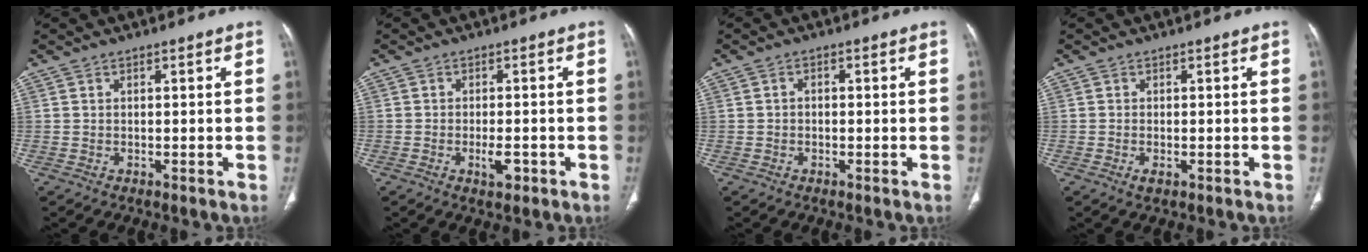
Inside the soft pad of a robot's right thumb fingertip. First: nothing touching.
{"total": 3.3, "force": [-1.3, 1.5, 2.6], "torque": [-0.040, 0.001, -0.017]}
{"total": 1.1, "force": [-0.2, 0.9, 0.6], "torque": [-0.006, 0.004, -0.006]}
{"total": 1.5, "force": [-0.6, 0.7, 1.2], "torque": [-0.025, -0.002, -0.010]}